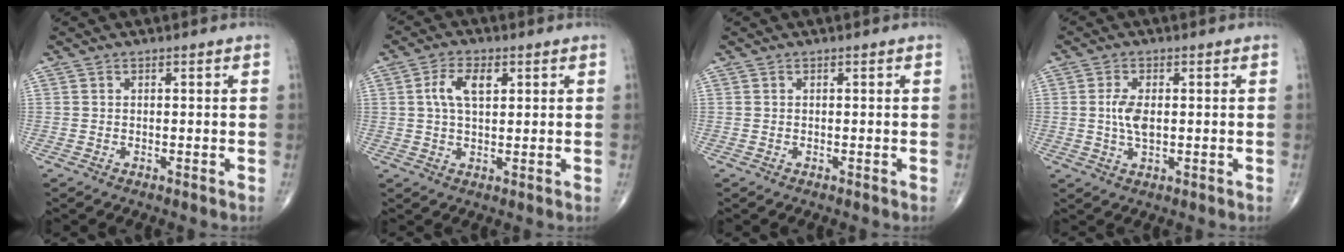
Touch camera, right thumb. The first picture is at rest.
{"total": 6.0, "force": [1.7, 3.1, 4.8], "torque": [-0.093, 0.005, 0.031]}
{"total": 0.0}
{"total": 4.5, "force": [0.2, 2.2, 4.0], "torque": [-0.080, -0.003, 0.005]}